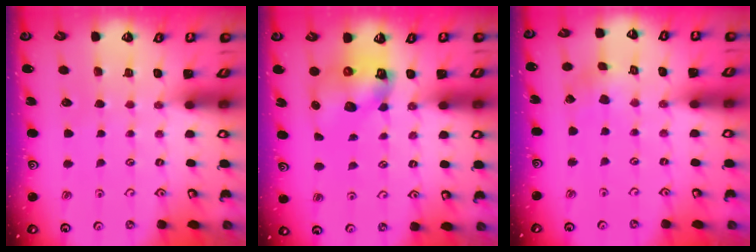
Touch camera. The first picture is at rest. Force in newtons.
{"total": 8.1, "press": 8.0, "slide": 1.4}
{"total": 2.2, "press": 2.2, "slide": 0.3}